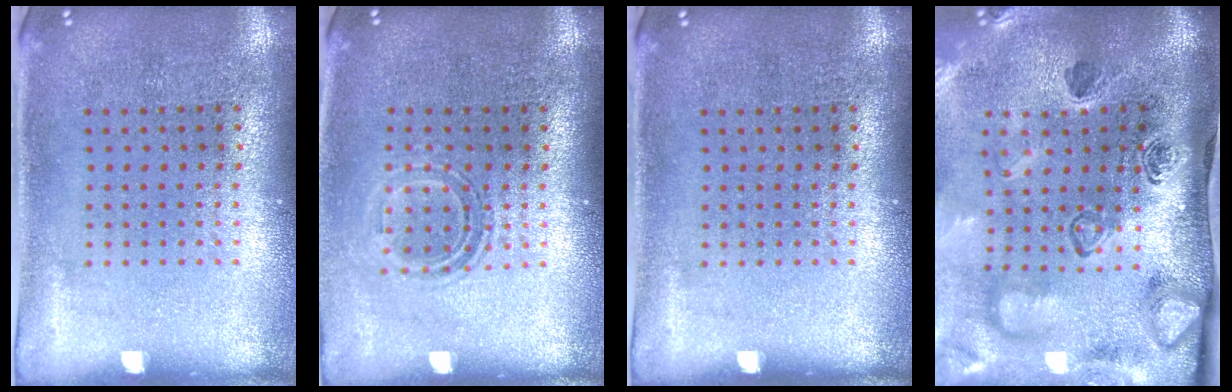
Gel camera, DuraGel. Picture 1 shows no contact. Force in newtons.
{"total": 1.3, "press": 1.1, "slide": 0.7}
{"total": 0.0}
{"total": 4.9, "press": 3.3, "slide": 3.6}